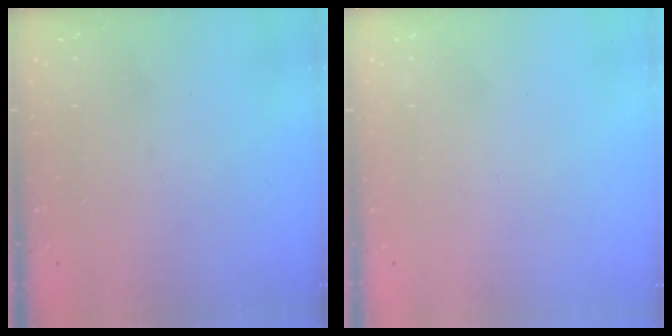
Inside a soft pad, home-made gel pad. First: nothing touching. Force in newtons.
{"total": 1.6, "press": 1.6, "slide": 0.1}